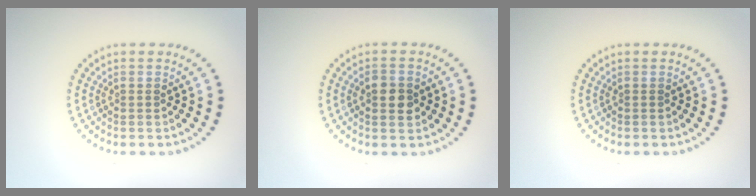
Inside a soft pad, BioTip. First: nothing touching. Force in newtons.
{"total": 2.2, "press": 2.2, "slide": 0.1}
{"total": 0.0}